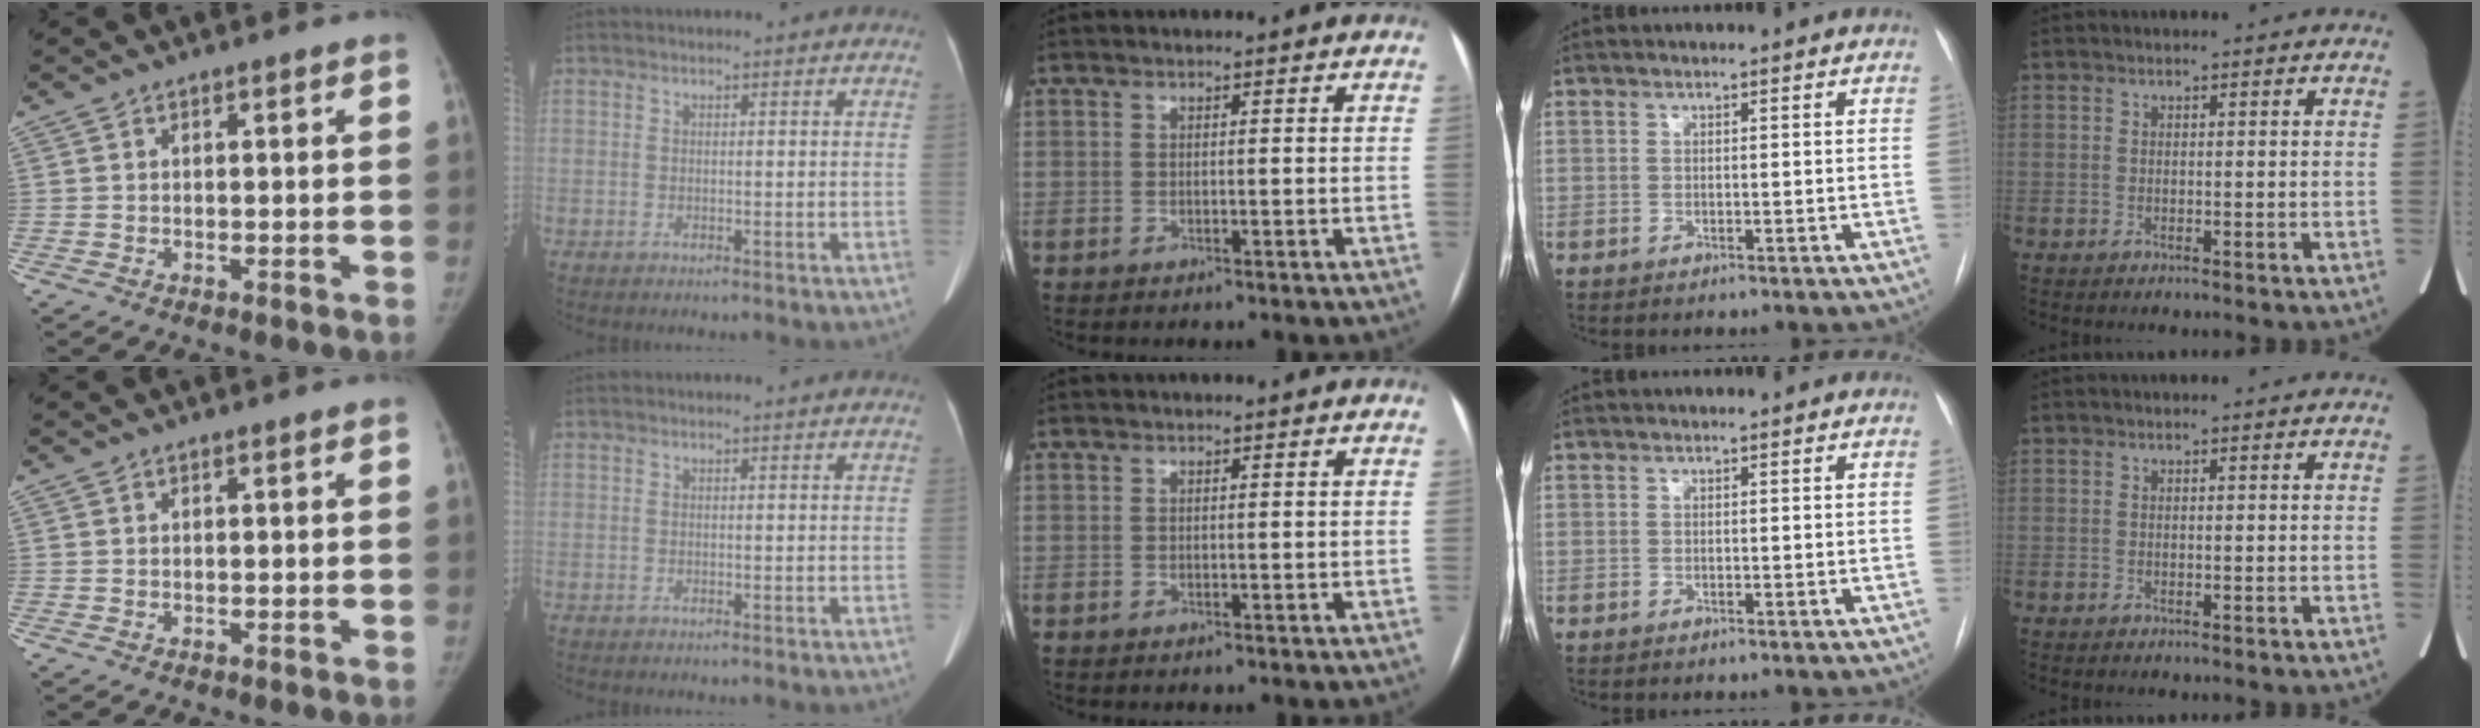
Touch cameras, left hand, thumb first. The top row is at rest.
{}